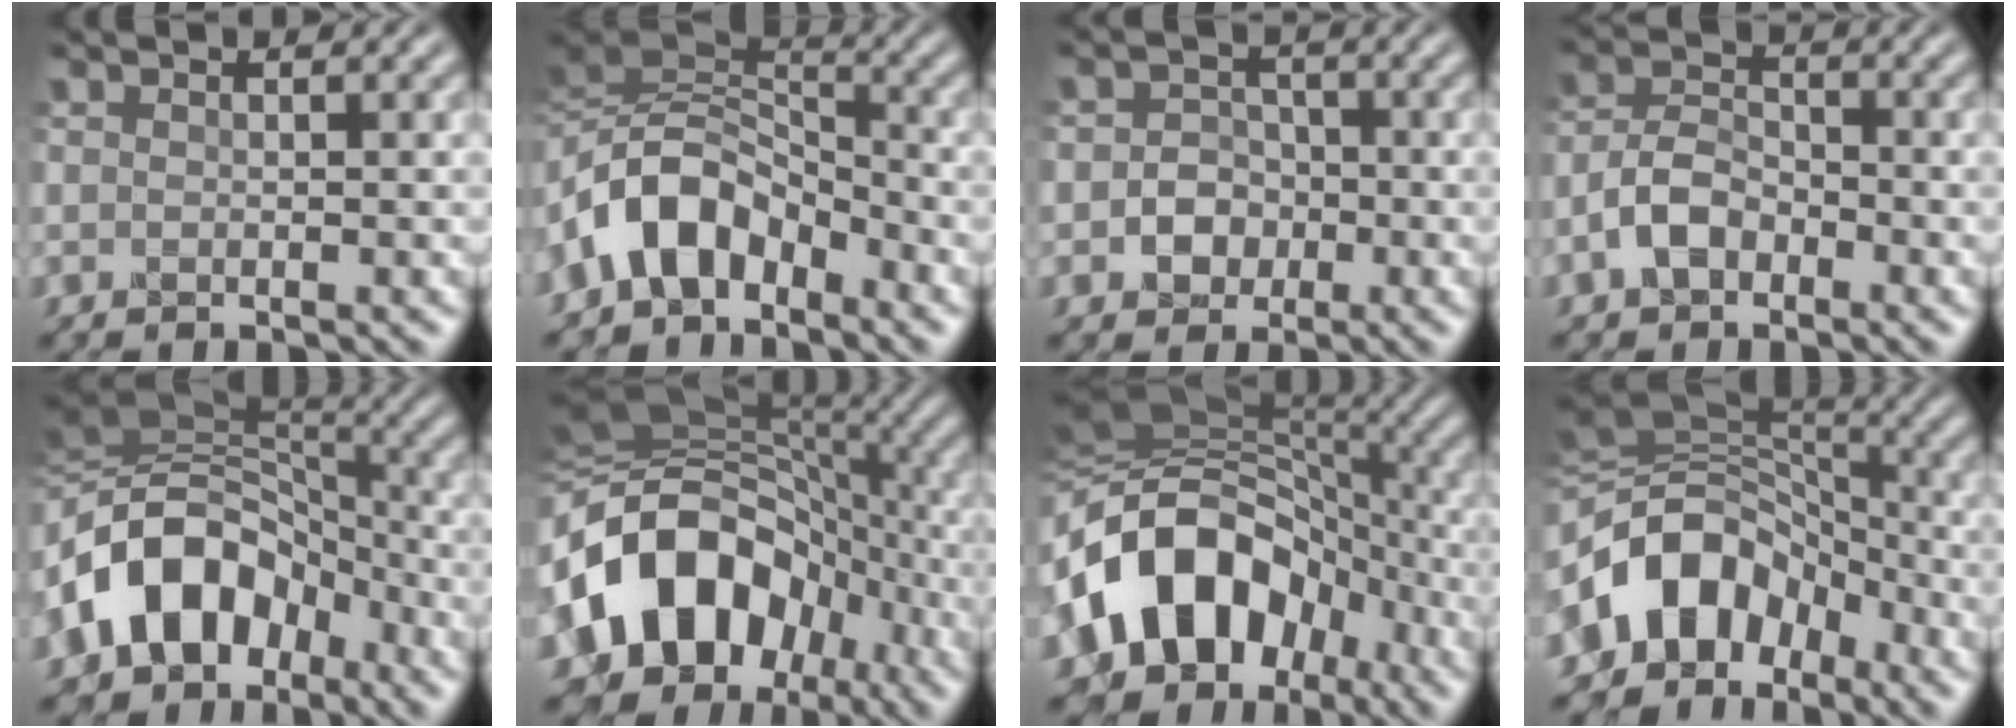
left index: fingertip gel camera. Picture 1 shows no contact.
{"total": 6.5, "force": [-3.0, 4.1, 4.1], "torque": [-0.079, 0.017, -0.067]}
{"total": 2.2, "force": [-0.5, 2.1, 0.5], "torque": [-0.004, 0.006, -0.016]}
{"total": 3.1, "force": [-1.8, 2.0, 1.6], "torque": [-0.040, 0.013, -0.044]}
{"total": 10.5, "force": [-3.1, 7.7, 6.4], "torque": [-0.125, 0.024, -0.070]}
{"total": 12.9, "force": [-3.6, 10.1, 7.2], "torque": [-0.129, 0.005, -0.073]}
{"total": 11.8, "force": [-3.9, 8.8, 6.8], "torque": [-0.118, 0.017, -0.083]}
{"total": 9.0, "force": [-3.3, 6.8, 4.9], "torque": [-0.084, 0.028, -0.081]}